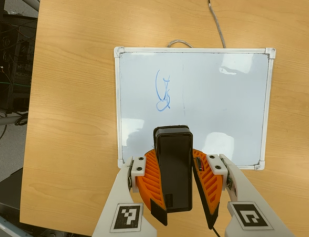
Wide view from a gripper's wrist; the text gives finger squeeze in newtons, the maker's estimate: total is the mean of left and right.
{"total": 11.3, "left": 11.3, "right": 11.3}